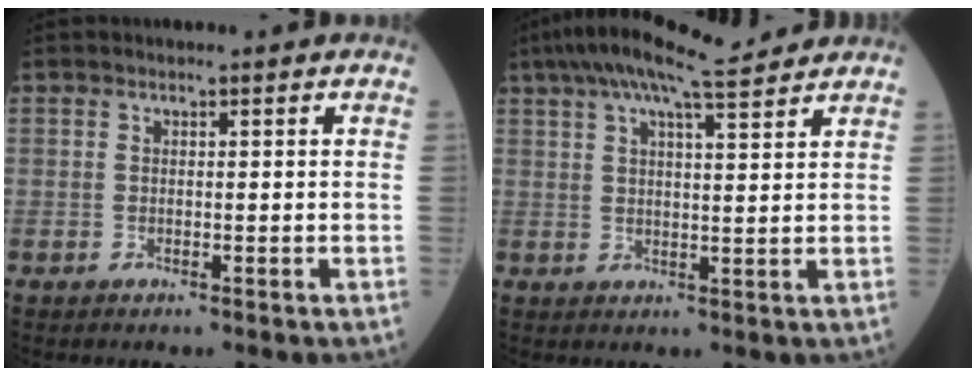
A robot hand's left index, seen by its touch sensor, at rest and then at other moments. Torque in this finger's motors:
{"motor_torque": [1.07, -1.07, 0.45, 0.12]}